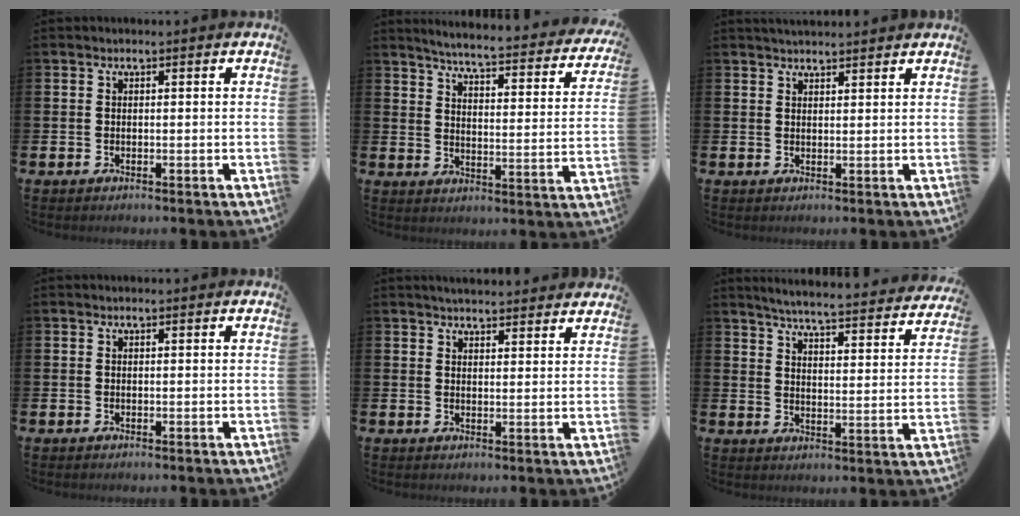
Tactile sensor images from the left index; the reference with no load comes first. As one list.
[{"total": 4.9, "force": [4.6, 0.1, 1.8], "torque": [-0.051, -0.046, 0.070]}, {"total": 2.5, "force": [2.5, 0.2, 0.2], "torque": [-0.006, -0.008, 0.044]}, {"total": 0.0}, {"total": 3.7, "force": [3.7, 0.4, 0.3], "torque": [-0.011, -0.019, 0.067]}, {"total": 5.4, "force": [5.1, 0.0, 1.7], "torque": [-0.048, -0.044, 0.083]}]